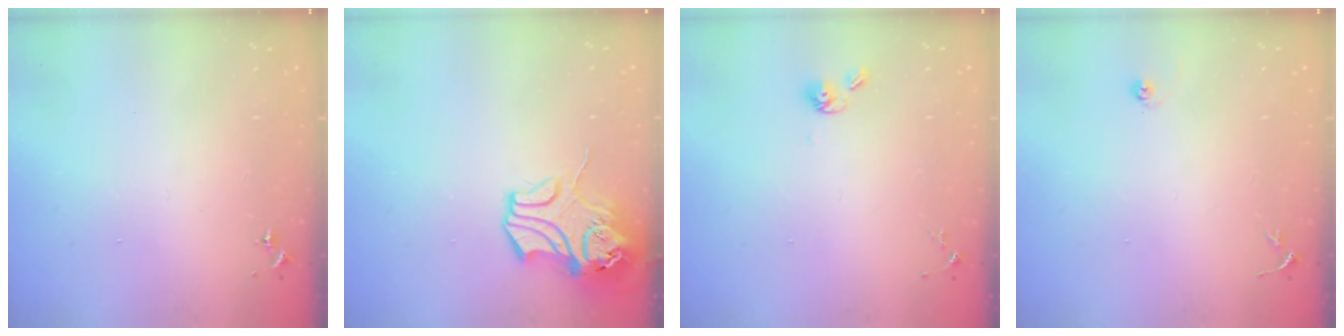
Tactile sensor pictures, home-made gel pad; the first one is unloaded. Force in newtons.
{"total": 12.7, "press": 12.6, "slide": 1.9}
{"total": 6.1, "press": 5.7, "slide": 2.3}
{"total": 3.4, "press": 3.4, "slide": 0.3}